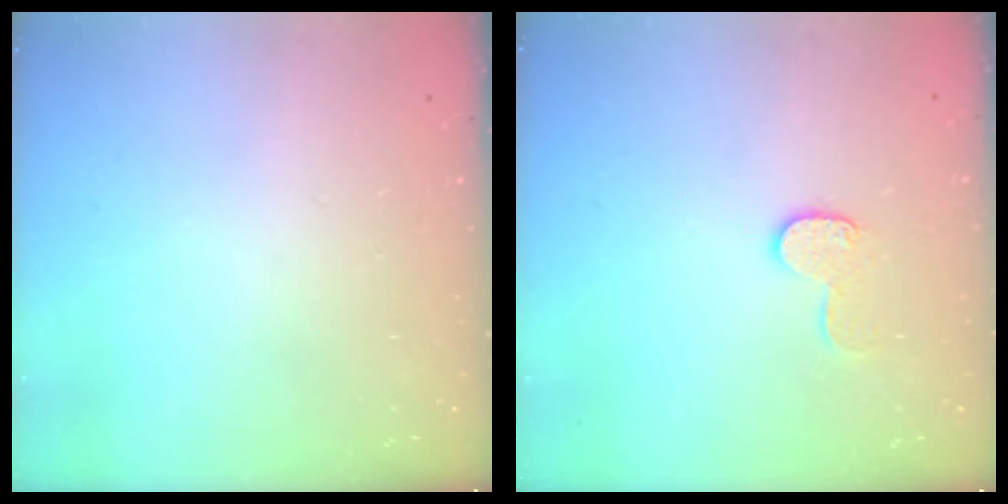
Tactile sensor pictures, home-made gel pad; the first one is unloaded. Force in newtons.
{"total": 8.0, "press": 8.0, "slide": 0.2}